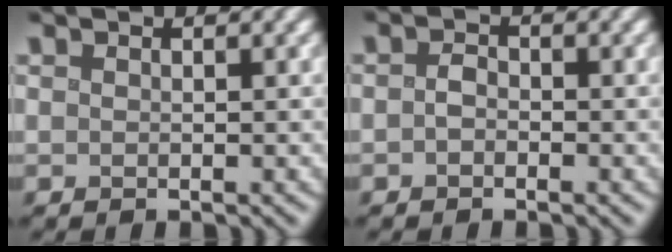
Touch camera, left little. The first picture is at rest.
{"total": 1.2, "force": [-0.6, 0.8, 0.7], "torque": [-0.015, 0.001, -0.015]}